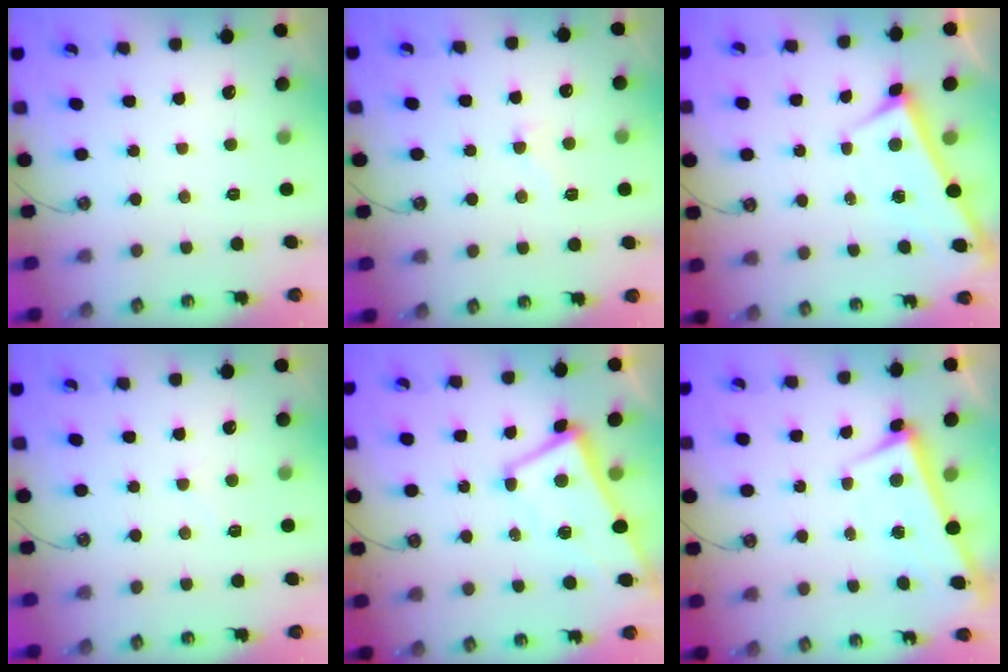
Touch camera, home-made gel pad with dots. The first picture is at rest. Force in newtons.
{"total": 2.7, "press": 2.6, "slide": 0.9}
{"total": 3.0, "press": 3.0, "slide": 0.2}
{"total": 1.8, "press": 1.8, "slide": 0.3}
{"total": 1.3, "press": 1.1, "slide": 0.7}
{"total": 2.6, "press": 2.6, "slide": 0.3}